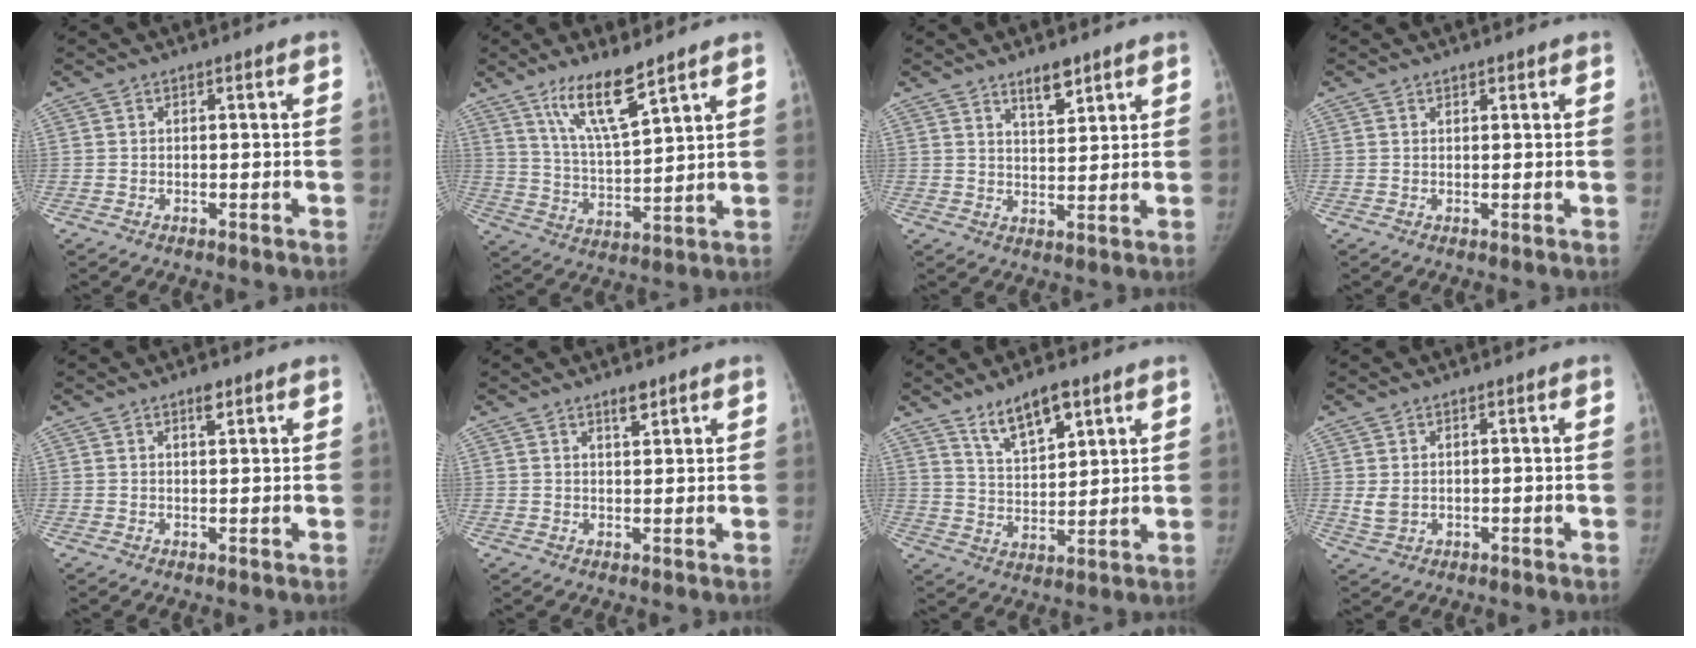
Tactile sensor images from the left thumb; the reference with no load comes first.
{"total": 11.3, "force": [7.7, 2.2, 7.9], "torque": [-0.140, -0.052, 0.155]}
{"total": 5.2, "force": [3.8, 1.8, 3.0], "torque": [-0.034, -0.031, 0.065]}
{"total": 1.0, "force": [0.8, 0.5, 0.3], "torque": [0.003, -0.005, 0.010]}
{"total": 2.2, "force": [1.4, 0.8, 1.4], "torque": [-0.017, -0.007, 0.022]}
{"total": 2.7, "force": [2.0, 0.9, 1.6], "torque": [-0.019, -0.014, 0.034]}
{"total": 9.4, "force": [6.3, 3.4, 6.1], "torque": [-0.090, -0.038, 0.118]}
{"total": 2.7, "force": [0.5, 2.0, 1.8], "torque": [-0.033, -0.007, 0.016]}